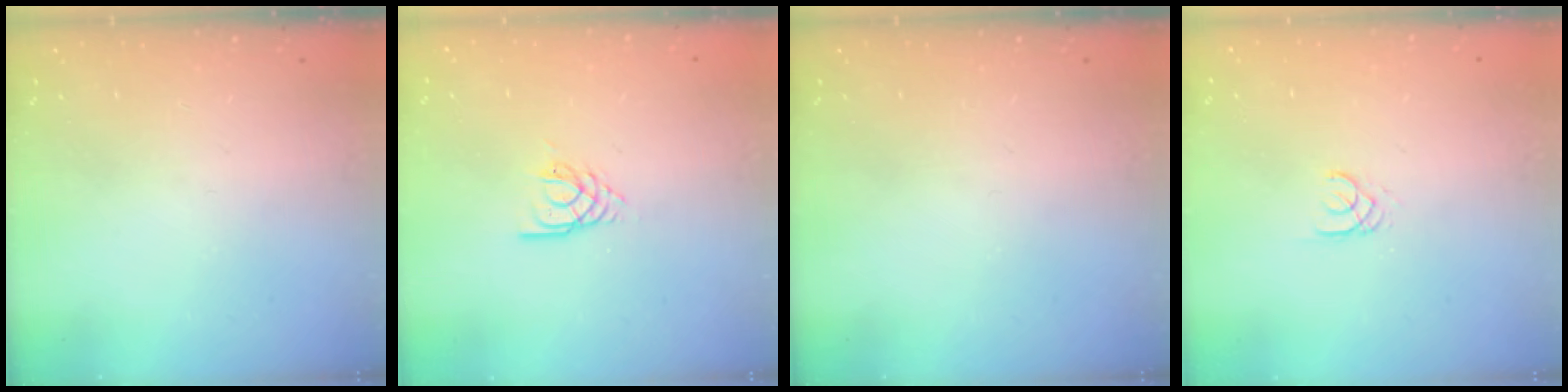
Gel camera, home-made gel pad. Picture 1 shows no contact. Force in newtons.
{"total": 2.9, "press": 2.8, "slide": 0.4}
{"total": 0.0}
{"total": 1.7, "press": 1.7, "slide": 0.2}